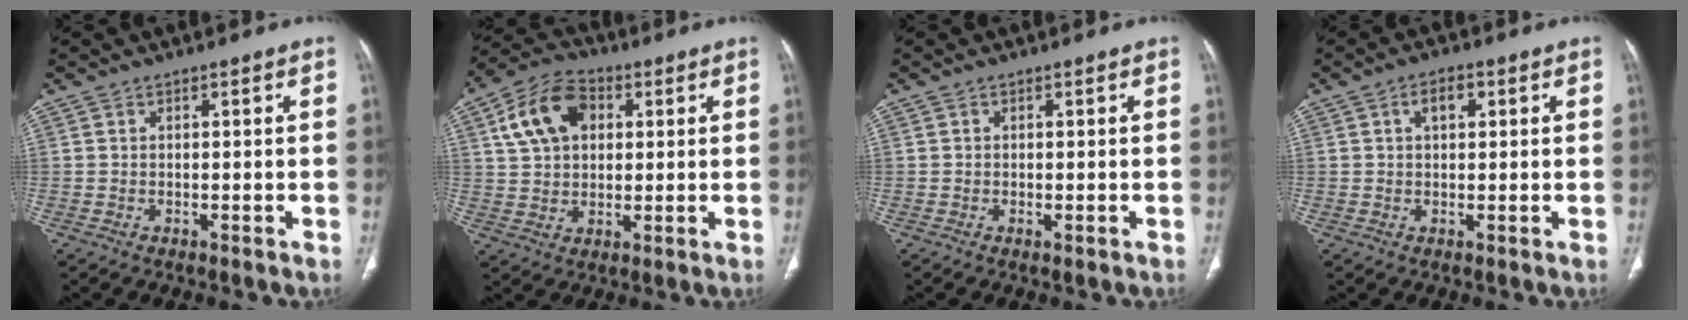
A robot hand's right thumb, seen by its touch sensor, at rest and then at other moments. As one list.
[{"total": 12.5, "force": [3.8, 8.6, 8.2], "torque": [-0.132, 0.012, 0.063]}, {"total": 0.8, "force": [-0.3, 0.3, 0.7], "torque": [-0.014, -0.003, -0.003]}, {"total": 3.4, "force": [1.1, 2.1, 2.5], "torque": [-0.028, 0.009, 0.015]}]